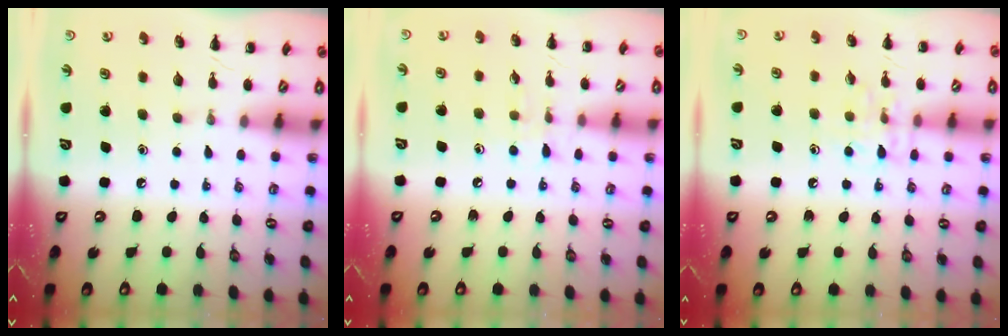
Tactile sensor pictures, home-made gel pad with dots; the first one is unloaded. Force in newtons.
{"total": 5.9, "press": 5.5, "slide": 2.2}
{"total": 7.7, "press": 7.6, "slide": 1.0}